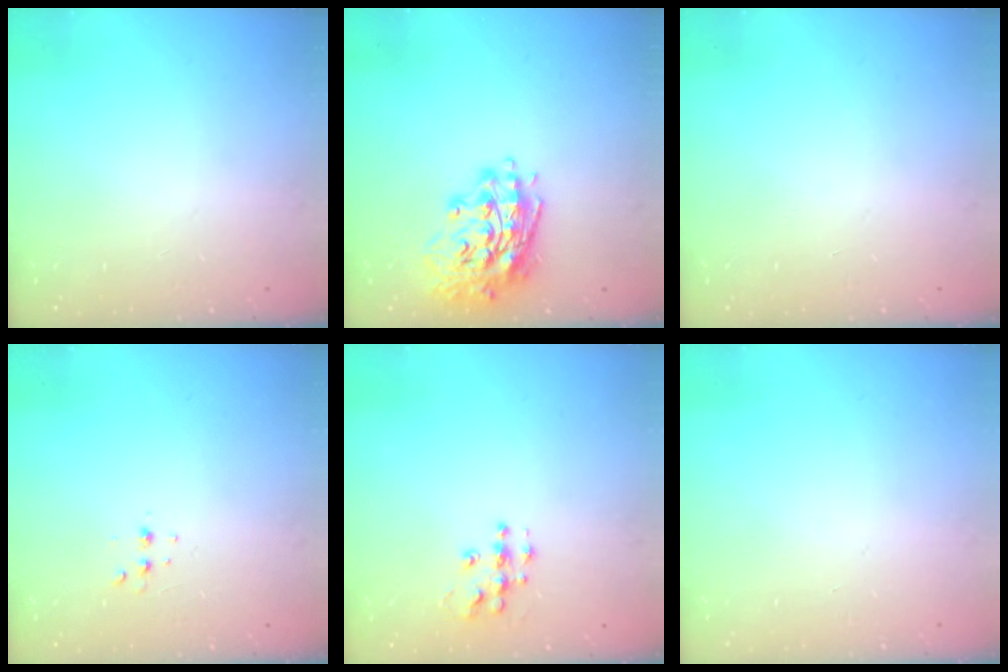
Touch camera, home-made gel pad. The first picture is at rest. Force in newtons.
{"total": 16.2, "press": 16.0, "slide": 2.6}
{"total": 0.0}
{"total": 3.1, "press": 3.0, "slide": 0.6}
{"total": 8.3, "press": 8.2, "slide": 0.5}
{"total": 0.0}